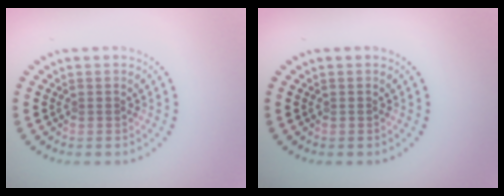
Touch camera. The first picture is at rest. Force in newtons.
{"total": 0.0}